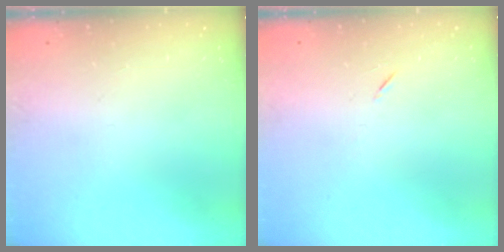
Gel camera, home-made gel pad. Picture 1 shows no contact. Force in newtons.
{"total": 4.9, "press": 4.5, "slide": 1.9}